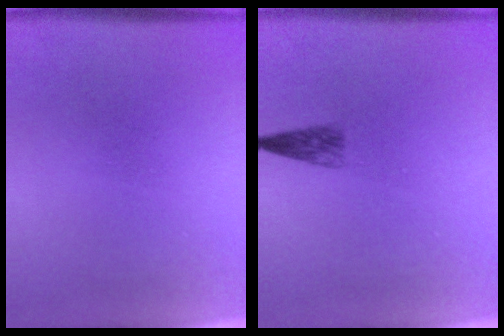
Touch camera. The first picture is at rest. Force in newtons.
{"total": 2.0}